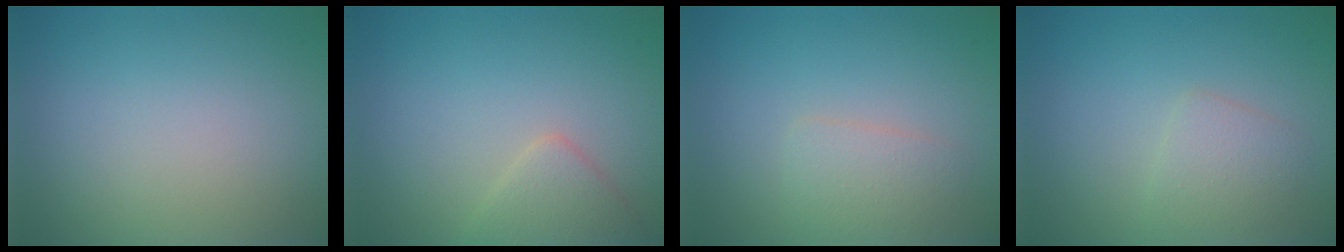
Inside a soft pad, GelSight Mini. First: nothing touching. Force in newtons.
{"total": 2.2, "press": 2.2, "slide": 0.1}
{"total": 1.9, "press": 1.9, "slide": 0.0}
{"total": 1.9, "press": 1.9, "slide": 0.0}